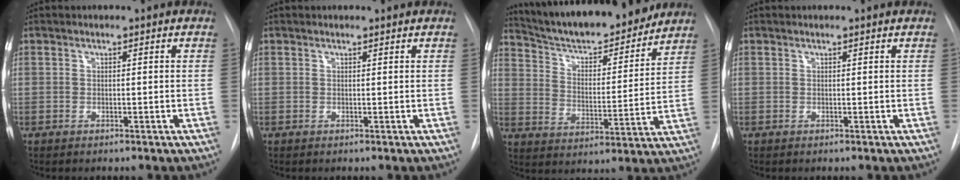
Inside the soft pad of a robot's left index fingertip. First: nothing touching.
{"total": 1.4, "force": [1.4, 0.0, 0.1], "torque": [-0.006, 0.009, 0.020]}
{"total": 19.2, "force": [17.4, 3.2, 7.5], "torque": [-0.120, -0.003, 0.266]}
{"total": 1.2, "force": [1.2, -0.1, 0.1], "torque": [-0.008, 0.007, 0.016]}